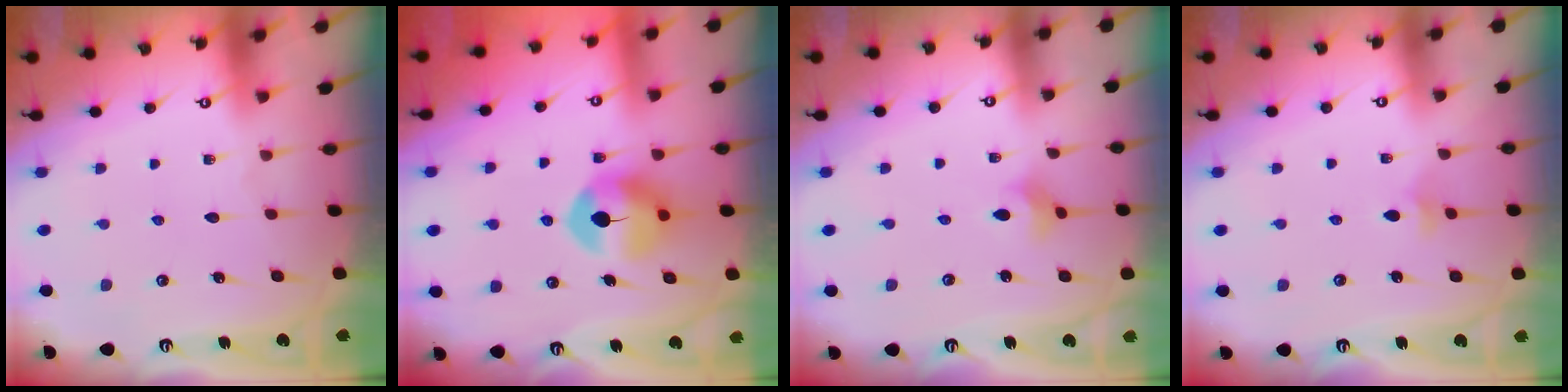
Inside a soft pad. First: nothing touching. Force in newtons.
{"total": 10.4, "press": 10.4, "slide": 0.6}
{"total": 2.7, "press": 2.7, "slide": 0.5}
{"total": 3.9, "press": 3.8, "slide": 1.0}